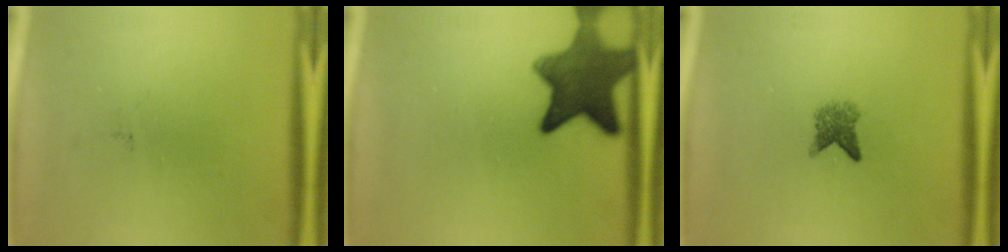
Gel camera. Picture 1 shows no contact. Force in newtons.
{"total": 10.4}
{"total": 2.7}